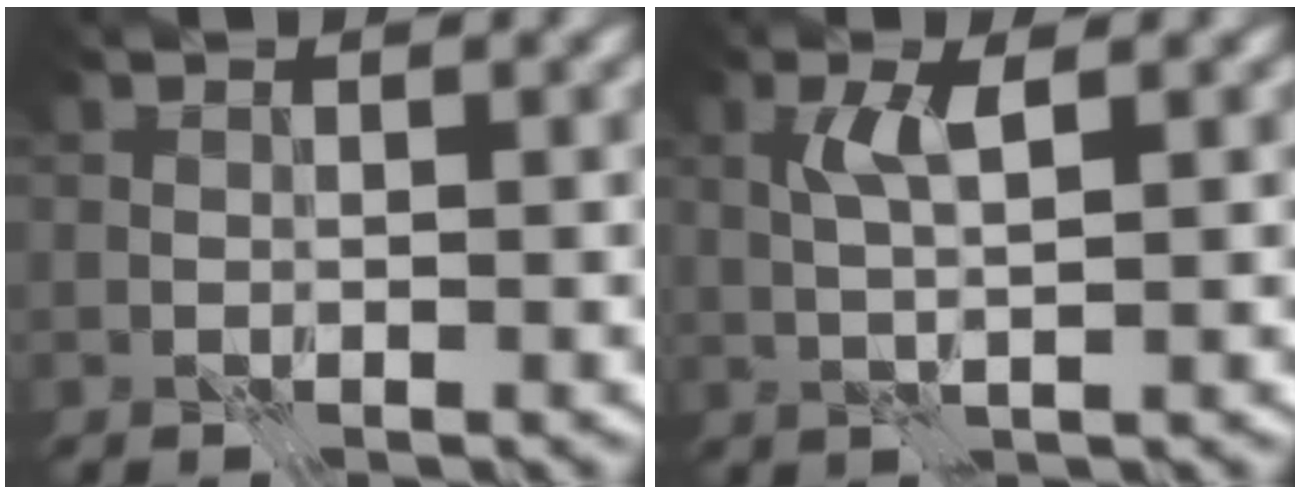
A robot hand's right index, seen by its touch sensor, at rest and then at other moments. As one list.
[{"total": 2.4, "force": [1.2, -0.3, 2.1], "torque": [-0.042, 0.006, 0.023]}]